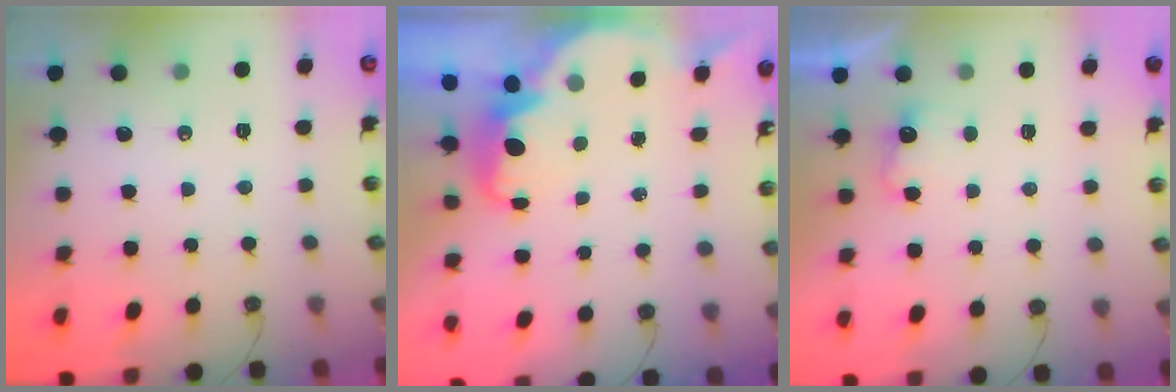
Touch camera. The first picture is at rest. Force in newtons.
{"total": 2.8, "press": 2.7, "slide": 0.6}
{"total": 3.5, "press": 3.3, "slide": 1.0}